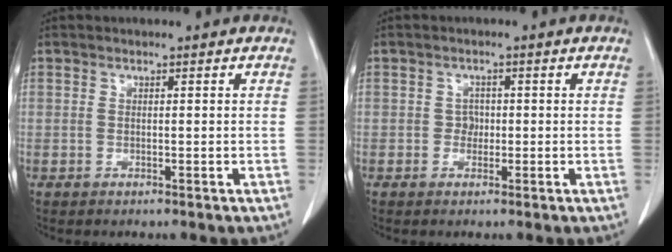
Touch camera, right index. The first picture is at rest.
{"total": 1.5, "force": [-0.1, 1.4, 0.7], "torque": [-0.009, 0.004, -0.003]}